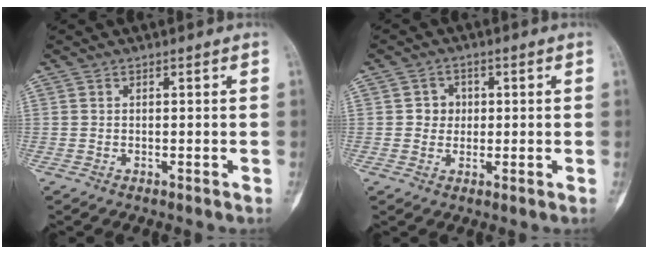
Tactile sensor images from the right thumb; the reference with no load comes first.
{"total": 3.5, "force": [0.4, 3.3, 1.1], "torque": [0.008, 0.006, 0.000]}